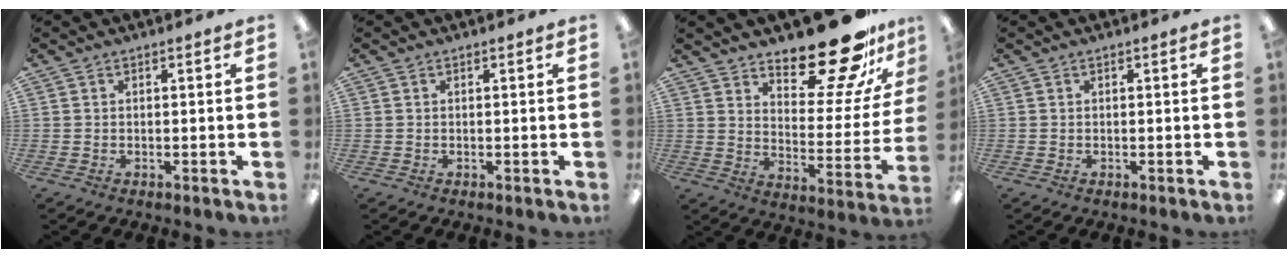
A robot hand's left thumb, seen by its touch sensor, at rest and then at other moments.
{"total": 0.0}
{"total": 21.0, "force": [17.1, 6.9, 10.1], "torque": [-0.125, -0.128, 0.281]}
{"total": 0.0}